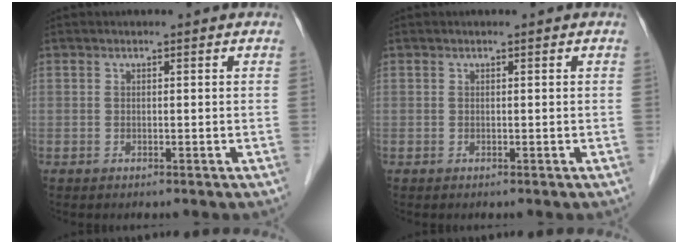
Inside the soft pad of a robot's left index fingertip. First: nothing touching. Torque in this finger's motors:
{"motor_torque": [0.00, 0.00, 0.00, 0.00]}